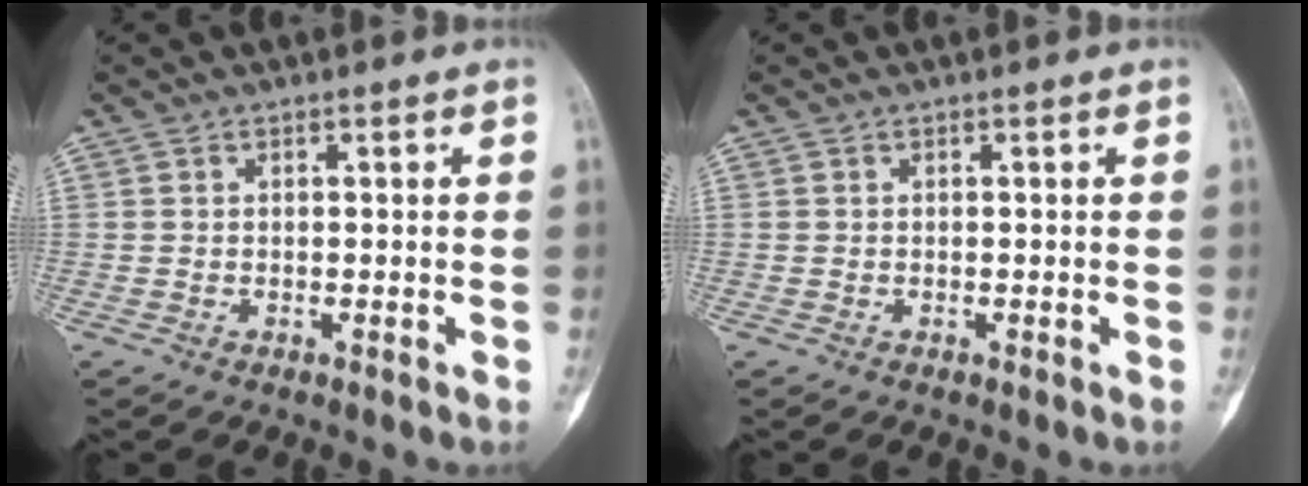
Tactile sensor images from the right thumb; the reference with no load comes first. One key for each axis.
{"total": 0.0}